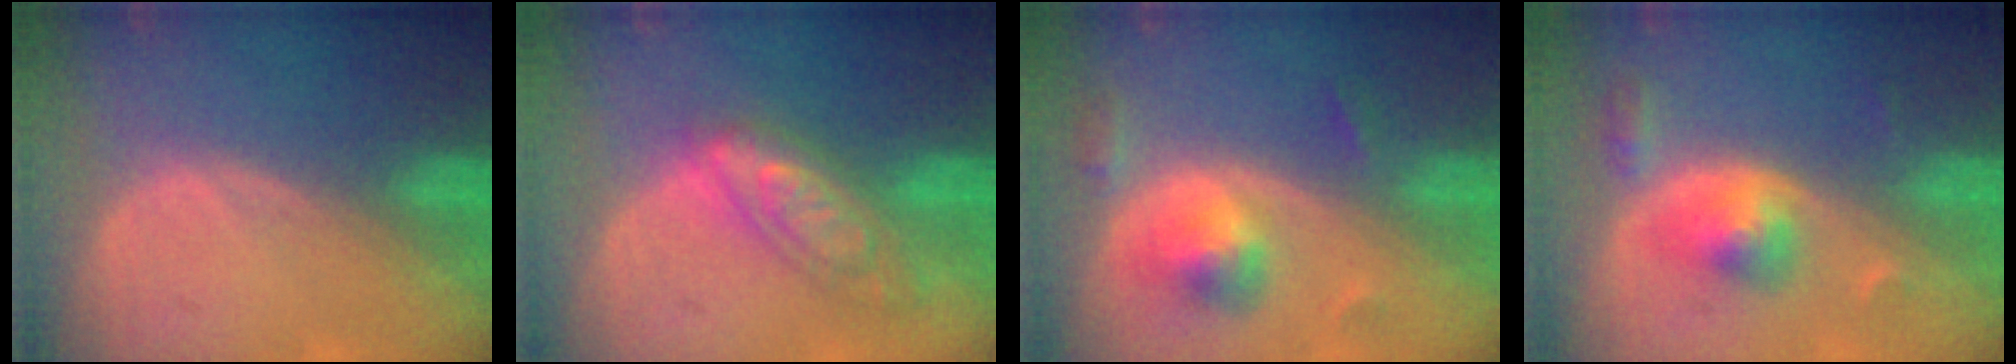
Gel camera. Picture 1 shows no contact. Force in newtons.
{"total": 7.5, "press": 7.5, "slide": 0.5}
{"total": 5.7, "press": 5.4, "slide": 1.8}
{"total": 5.2, "press": 4.9, "slide": 1.8}